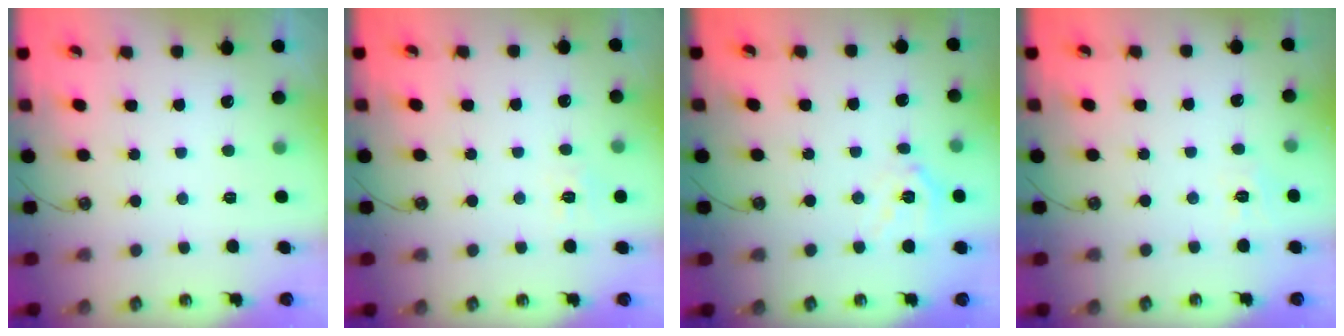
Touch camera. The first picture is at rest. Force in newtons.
{"total": 6.5, "press": 6.4, "slide": 0.7}
{"total": 12.0, "press": 11.9, "slide": 1.7}
{"total": 2.9, "press": 2.9, "slide": 0.3}